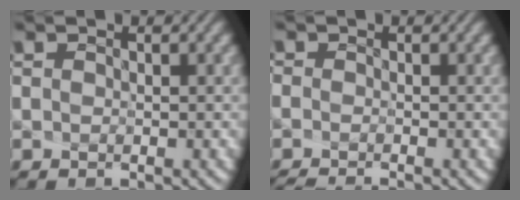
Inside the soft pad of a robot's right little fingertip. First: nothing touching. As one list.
[{"total": 2.0, "force": [-1.8, 0.5, 0.7], "torque": [-0.027, -0.006, -0.016]}]